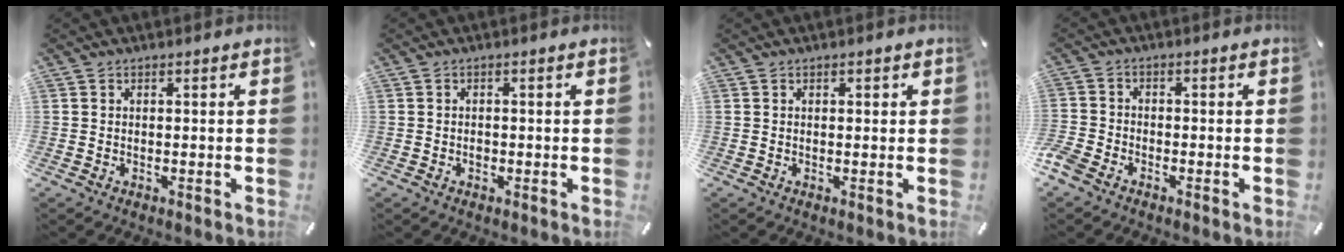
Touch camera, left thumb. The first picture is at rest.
{"total": 0.9, "force": [-0.3, 0.7, 0.5], "torque": [-0.011, 0.002, -0.006]}
{"total": 0.6, "force": [0.2, 0.4, 0.4], "torque": [-0.009, 0.004, 0.001]}
{"total": 3.7, "force": [-2.8, 2.0, 1.4], "torque": [-0.038, 0.009, -0.057]}